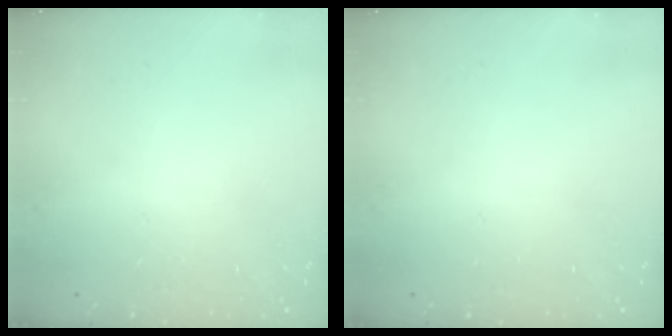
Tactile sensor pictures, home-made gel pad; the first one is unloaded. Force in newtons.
{"total": 0.0}